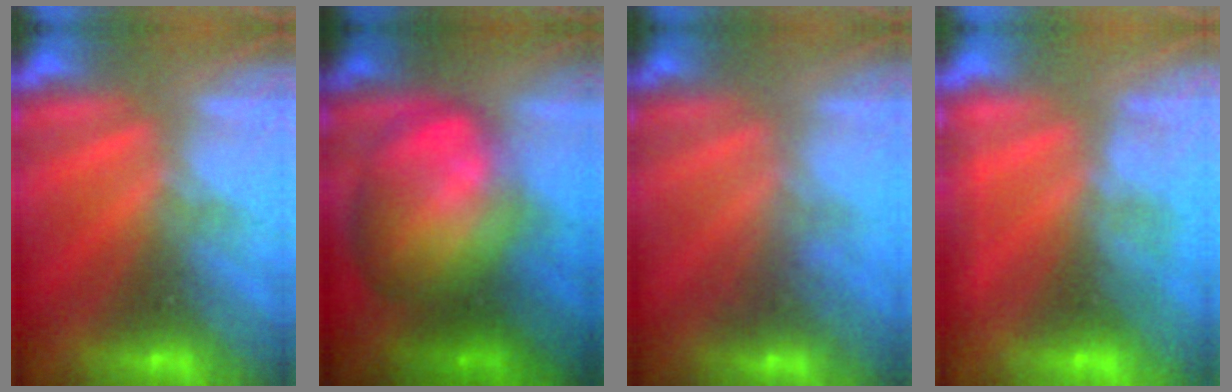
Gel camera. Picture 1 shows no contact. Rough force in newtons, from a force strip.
{"total": 7.6}
{"total": 2.8}
{"total": 2.2}